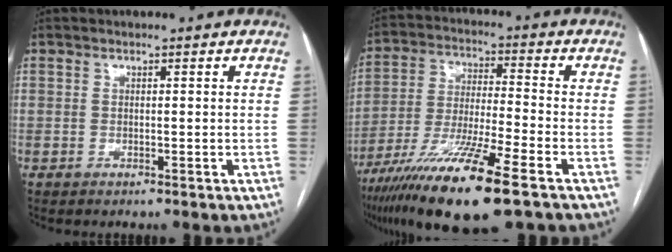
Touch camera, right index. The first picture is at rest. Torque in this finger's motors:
{"motor_torque": [1.44, -0.70, 1.05, 0.21]}